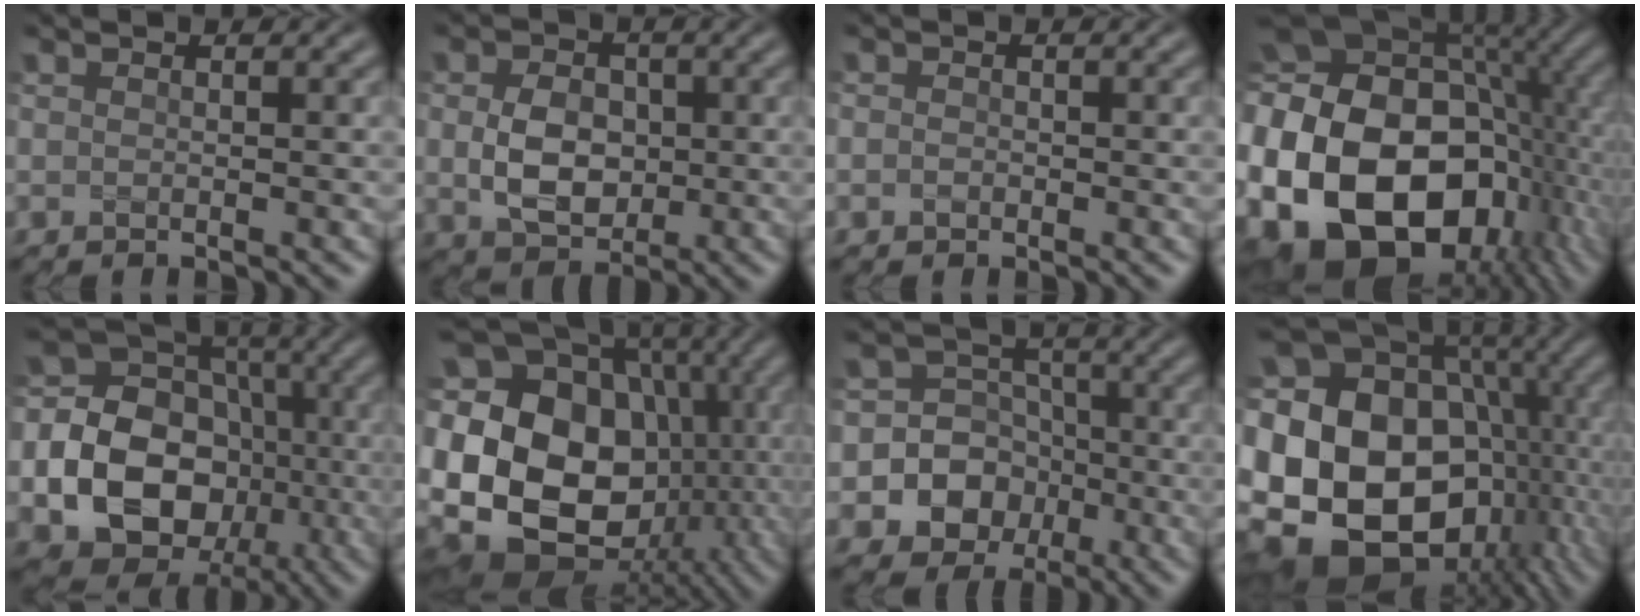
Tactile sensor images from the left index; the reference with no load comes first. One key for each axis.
{"total": 5.2, "fx": -0.1, "fy": 3.9, "fz": 3.5, "tx": -0.071, "ty": -0.006, "tz": -0.001}
{"total": 0.7, "fx": -0.2, "fy": 0.6, "fz": 0.3, "tx": -0.004, "ty": -0.003, "tz": -0.007}
{"total": 23.8, "fx": -4.5, "fy": 17.7, "fz": 15.3, "tx": -0.306, "ty": -0.036, "tz": -0.097}
{"total": 17.5, "fx": -3.2, "fy": 14.9, "fz": 8.7, "tx": -0.193, "ty": 0.006, "tz": -0.067}
{"total": 21.1, "fx": -0.6, "fy": 16.6, "fz": 13.0, "tx": -0.248, "ty": 0.012, "tz": -0.012}
{"total": 11.6, "fx": -3.1, "fy": 10.9, "fz": 2.6, "tx": -0.068, "ty": 0.003, "tz": -0.065}
{"total": 22.9, "fx": -1.8, "fy": 17.4, "fz": 14.8, "tx": -0.273, "ty": 0.019, "tz": -0.046}